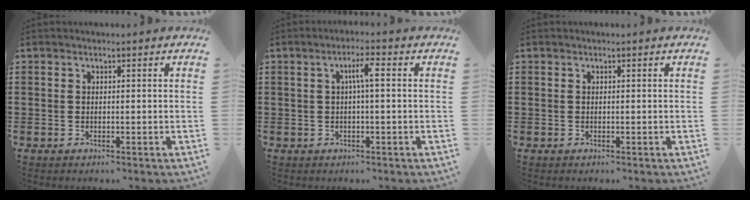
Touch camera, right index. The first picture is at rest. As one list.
[{"total": 3.5, "force": [0.3, 0.3, 3.5], "torque": [-0.065, 0.006, 0.001]}, {"total": 0.0}]